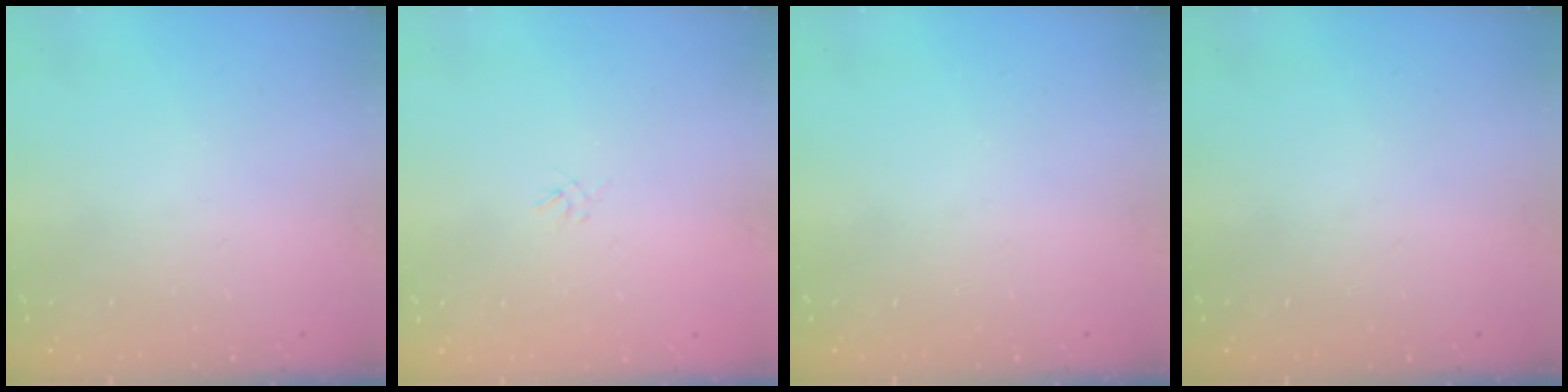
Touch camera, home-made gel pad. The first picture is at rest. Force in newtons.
{"total": 1.0, "press": 0.9, "slide": 0.4}
{"total": 0.0}
{"total": 0.0}